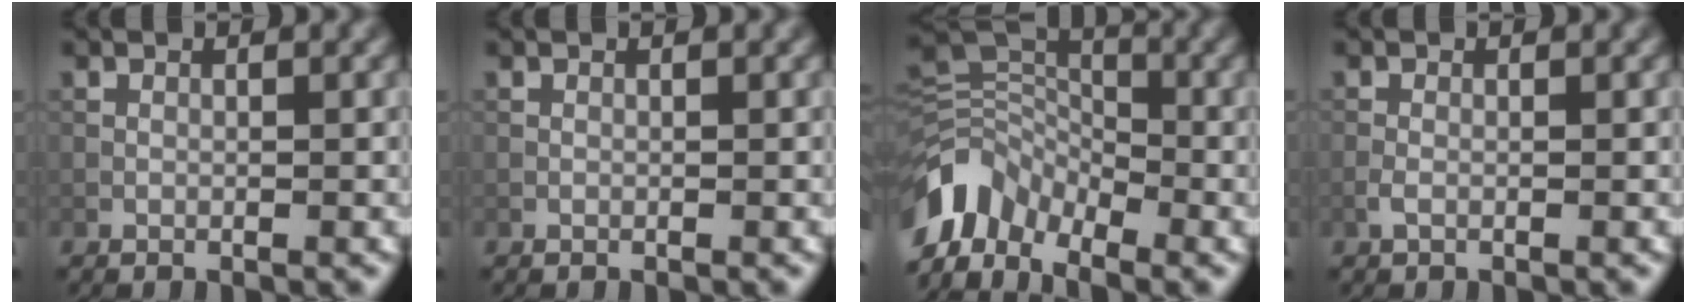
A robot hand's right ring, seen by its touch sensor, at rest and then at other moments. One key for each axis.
{"total": 0.0}
{"total": 7.0, "fx": -4.9, "fy": 4.0, "fz": 3.2, "tx": -0.062, "ty": -0.004, "tz": -0.106}
{"total": 0.9, "fx": -0.4, "fy": 0.4, "fz": 0.7, "tx": -0.019, "ty": 0.000, "tz": -0.010}